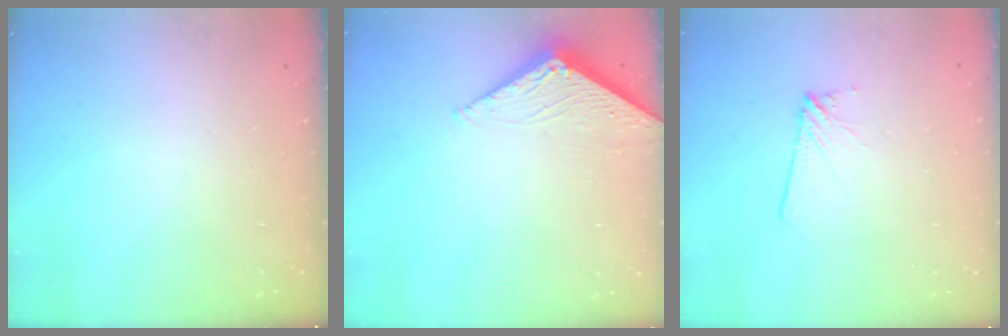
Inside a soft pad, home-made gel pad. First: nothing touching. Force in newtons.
{"total": 2.8, "press": 2.8, "slide": 0.3}
{"total": 4.3, "press": 4.2, "slide": 0.6}